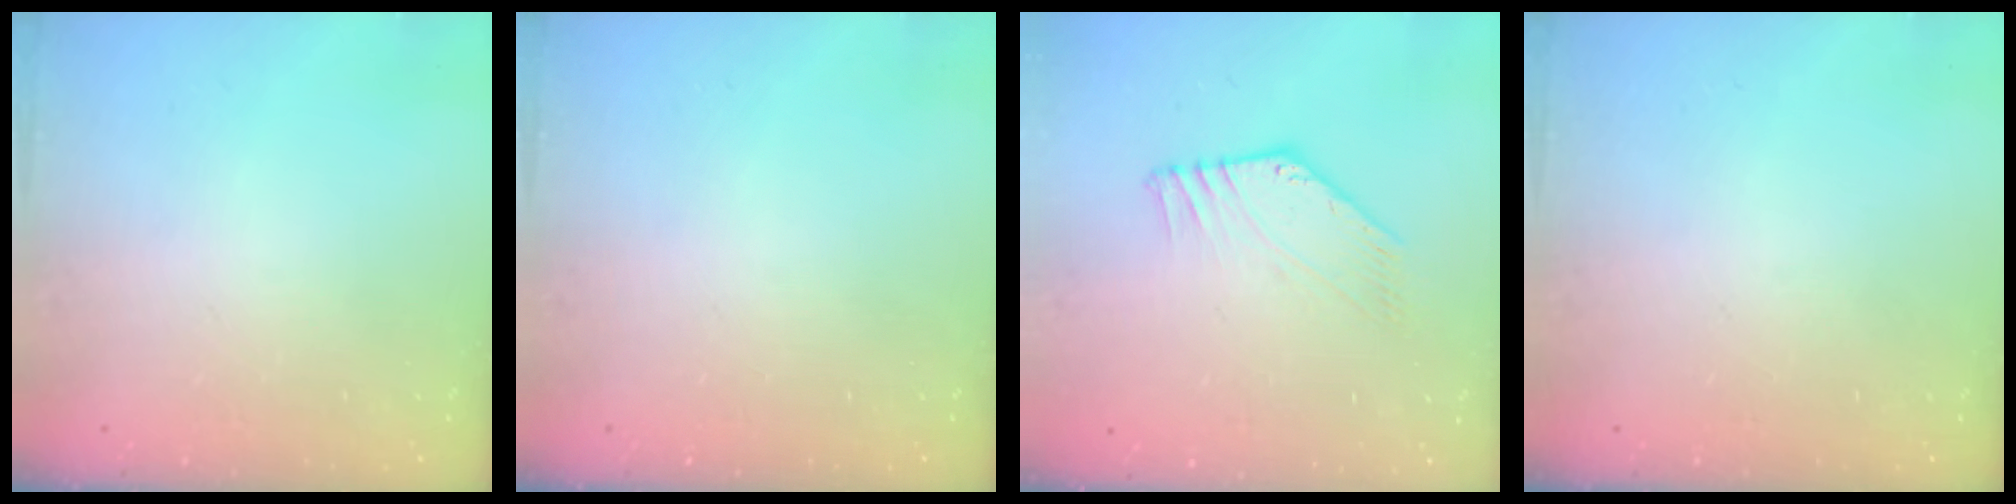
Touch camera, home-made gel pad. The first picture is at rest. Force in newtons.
{"total": 0.0}
{"total": 2.9, "press": 2.9, "slide": 0.2}
{"total": 0.0}